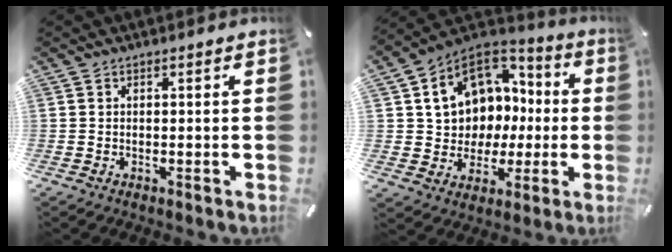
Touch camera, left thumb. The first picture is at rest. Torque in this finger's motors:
{"motor_torque": [1.63, 3.38, 1.42, 0.54, 0.19]}